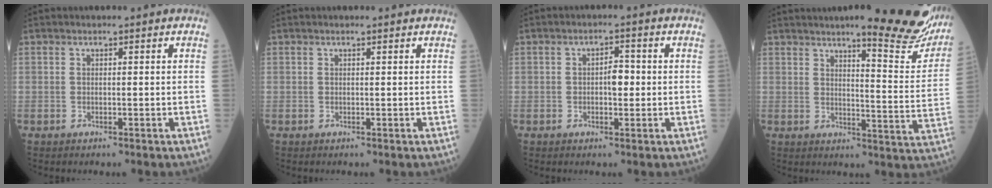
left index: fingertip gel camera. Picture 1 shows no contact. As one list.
[{"total": 1.7, "force": [1.6, 0.2, 0.5], "torque": [-0.012, 0.008, 0.016]}, {"total": 2.7, "force": [-0.2, 1.3, 2.4], "torque": [-0.036, 0.003, -0.004]}, {"total": 16.7, "force": [13.7, 1.4, 9.3], "torque": [-0.111, -0.054, 0.160]}]